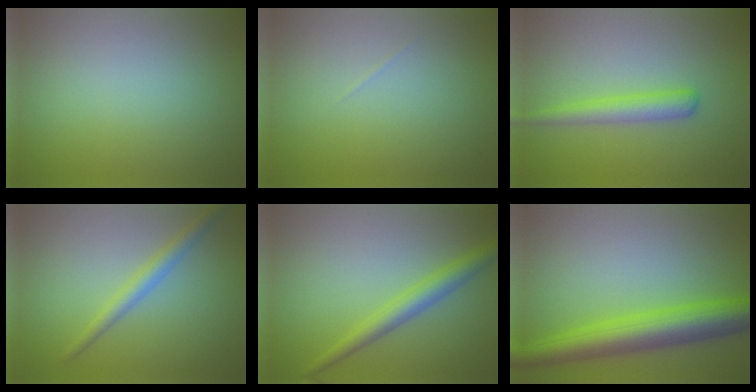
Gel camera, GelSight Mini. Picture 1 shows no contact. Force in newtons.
{"total": 0.0}
{"total": 2.5, "press": 2.5, "slide": 0.1}
{"total": 2.2, "press": 2.2, "slide": 0.0}
{"total": 2.9, "press": 2.9, "slide": 0.1}
{"total": 6.8, "press": 6.8, "slide": 0.3}